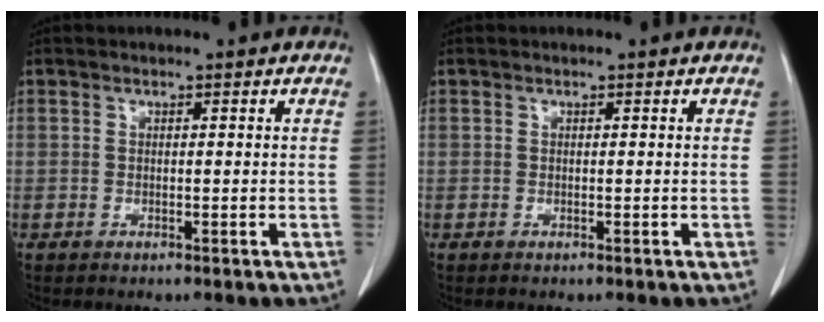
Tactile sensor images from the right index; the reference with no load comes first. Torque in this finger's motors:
{"motor_torque": [-0.01, 0.00, 0.00, 0.00]}